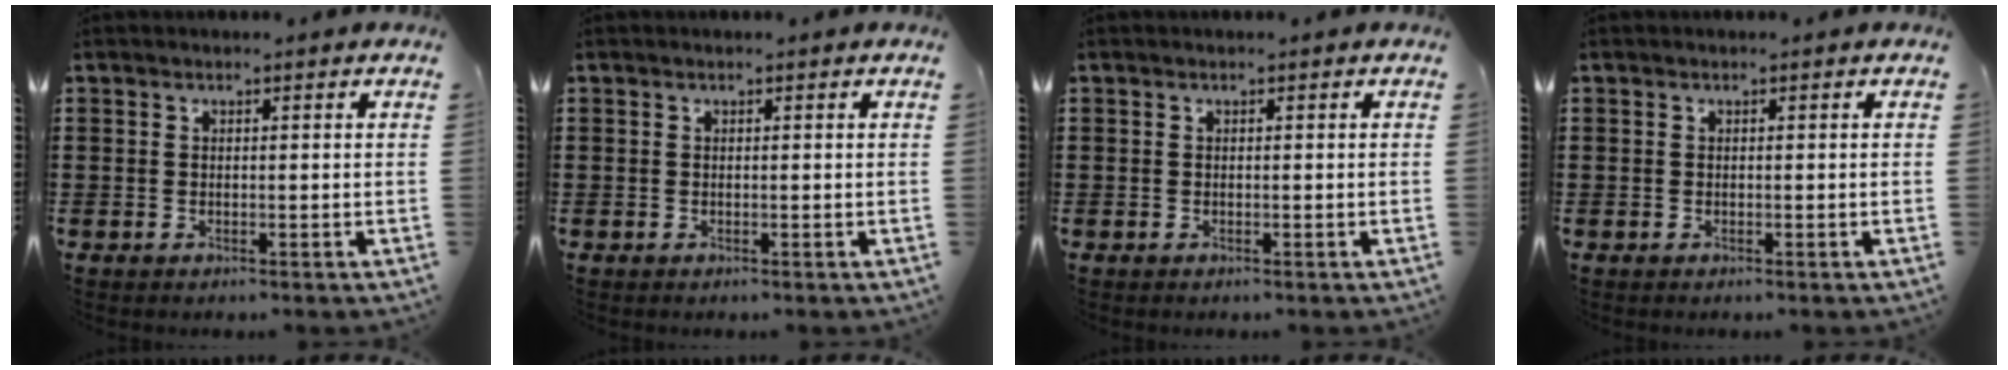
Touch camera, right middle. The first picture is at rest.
{"total": 0.0}
{"total": 0.0}
{"total": 0.0}